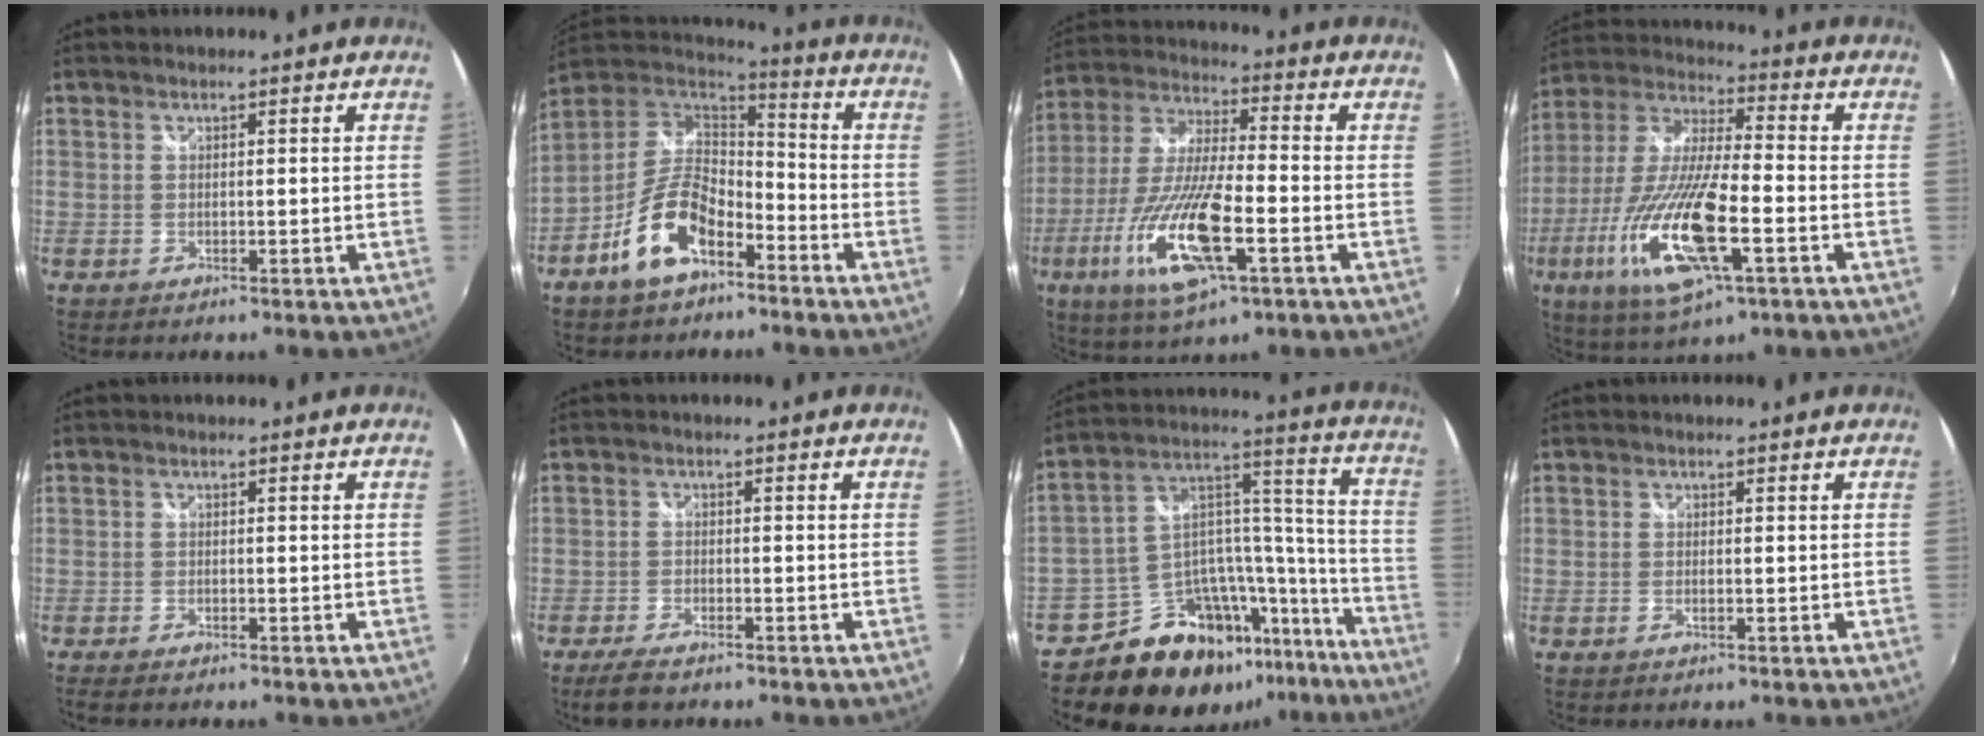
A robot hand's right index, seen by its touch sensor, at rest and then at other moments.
{"total": 13.9, "force": [-7.4, 6.9, 9.5], "torque": [-0.198, 0.006, -0.135]}
{"total": 18.6, "force": [-7.1, 4.8, 16.5], "torque": [-0.343, -0.031, -0.135]}
{"total": 21.0, "force": [-7.6, 5.6, 18.7], "torque": [-0.383, -0.039, -0.145]}
{"total": 2.5, "force": [-2.1, 0.7, 1.2], "torque": [-0.029, -0.012, -0.038]}
{"total": 4.9, "force": [-3.9, 1.5, 2.7], "torque": [-0.071, -0.012, -0.073]}
{"total": 23.0, "force": [-15.9, 13.3, 10.0], "torque": [-0.177, 0.077, -0.219]}
{"total": 0.9, "force": [-0.3, 0.2, 0.9], "torque": [-0.018, -0.001, -0.007]}